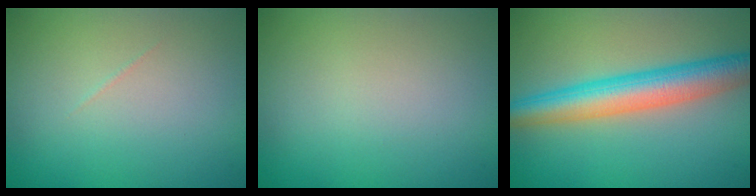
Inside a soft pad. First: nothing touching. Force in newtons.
{"total": 0.0}
{"total": 6.3, "press": 6.3, "slide": 0.1}